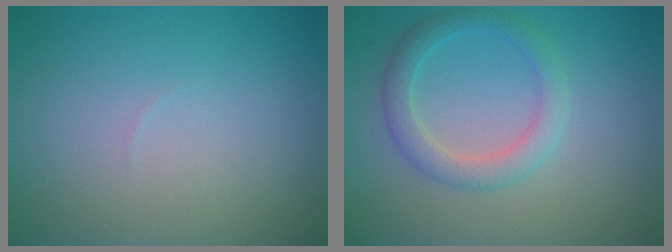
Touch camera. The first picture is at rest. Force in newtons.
{"total": 2.9, "press": 2.9, "slide": 0.1}